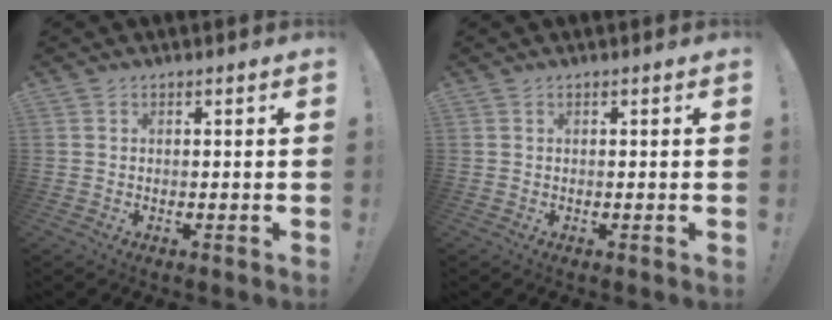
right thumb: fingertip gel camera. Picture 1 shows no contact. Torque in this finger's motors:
{"motor_torque": [0.12, 0.01, -0.03, 0.07, -0.14]}